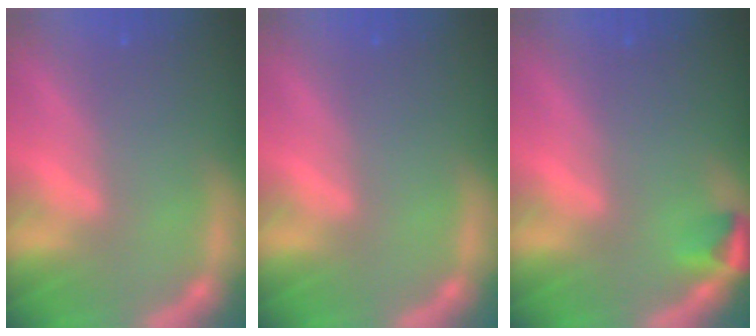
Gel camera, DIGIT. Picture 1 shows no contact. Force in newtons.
{"total": 0.0}
{"total": 1.9}